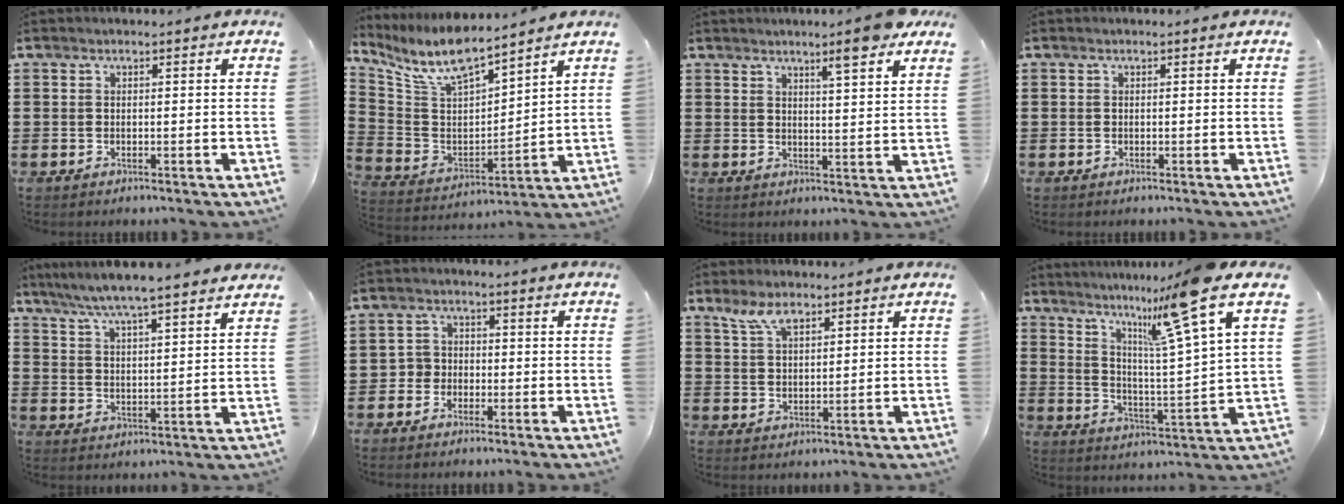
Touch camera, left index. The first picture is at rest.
{"total": 9.2, "force": [7.8, 2.3, 4.4], "torque": [-0.121, -0.045, 0.136]}
{"total": 6.5, "force": [5.3, 0.4, 3.8], "torque": [-0.062, -0.021, 0.087]}
{"total": 0.0}
{"total": 5.7, "force": [5.2, -0.5, 2.2], "torque": [-0.063, -0.029, 0.089]}
{"total": 2.9, "force": [-1.8, 2.2, 0.3], "torque": [-0.017, 0.006, -0.042]}
{"total": 4.5, "force": [3.1, 1.9, 2.7], "torque": [-0.062, 0.004, 0.057]}
{"total": 11.0, "force": [8.3, -1.2, 7.2], "torque": [-0.133, -0.047, 0.121]}